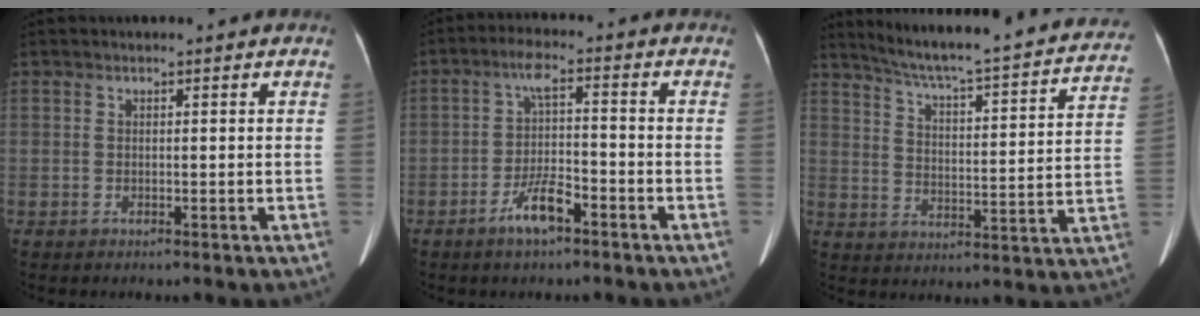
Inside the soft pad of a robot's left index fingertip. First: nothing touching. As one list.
[{"total": 6.1, "force": [-3.6, 1.3, 4.7], "torque": [-0.095, -0.003, -0.065]}, {"total": 26.8, "force": [24.0, 2.1, 11.6], "torque": [-0.178, -0.047, 0.305]}]